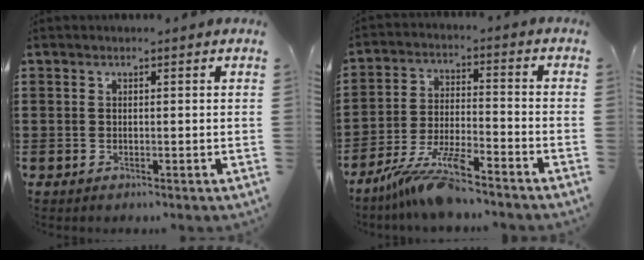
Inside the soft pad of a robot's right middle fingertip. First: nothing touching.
{"total": 8.7, "force": [-7.5, 0.8, 4.4], "torque": [-0.093, -0.004, -0.146]}